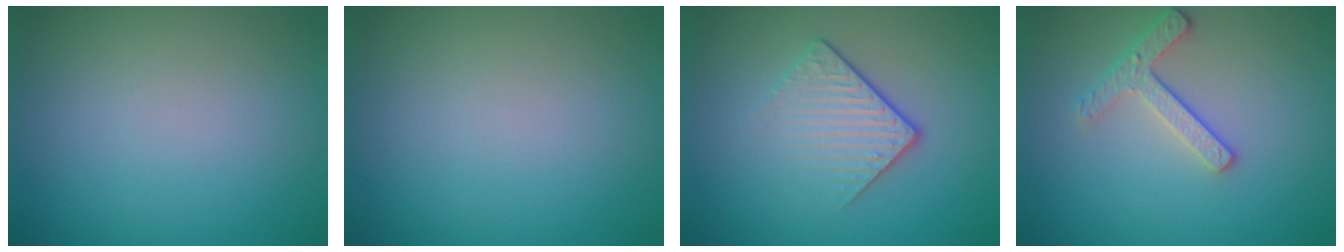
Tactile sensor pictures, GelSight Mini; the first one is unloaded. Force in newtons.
{"total": 0.0}
{"total": 4.0, "press": 2.5, "slide": 3.2}
{"total": 2.4, "press": 2.3, "slide": 0.8}